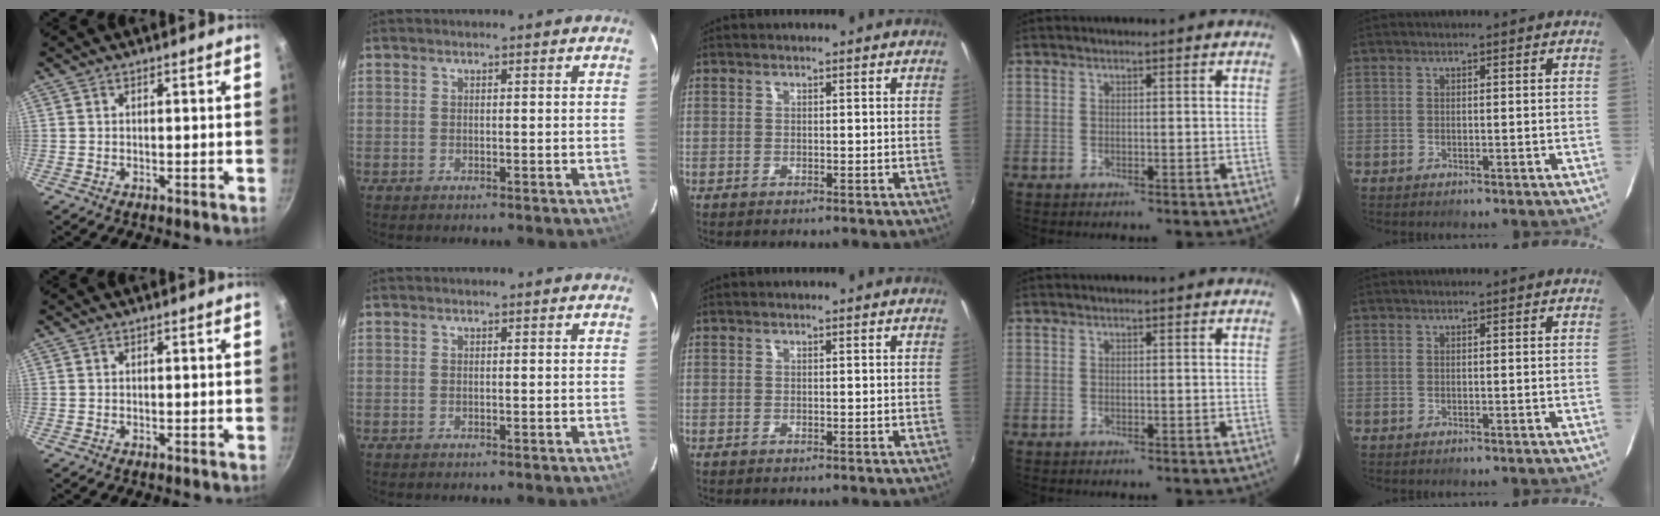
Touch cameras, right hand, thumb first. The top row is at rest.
{}